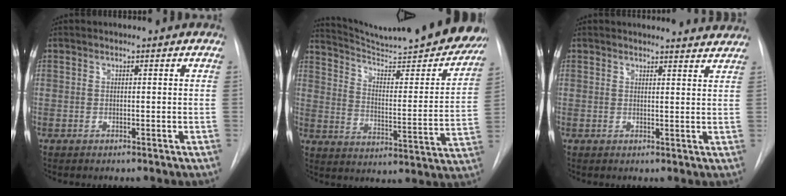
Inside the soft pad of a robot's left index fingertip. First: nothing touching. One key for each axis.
{"total": 26.4, "fx": 24.3, "fy": 1.7, "fz": 10.2, "tx": -0.156, "ty": -0.082, "tz": 0.322}
{"total": 5.2, "fx": 5.2, "fy": 0.3, "fz": 0.3, "tx": -0.006, "ty": -0.013, "tz": 0.044}